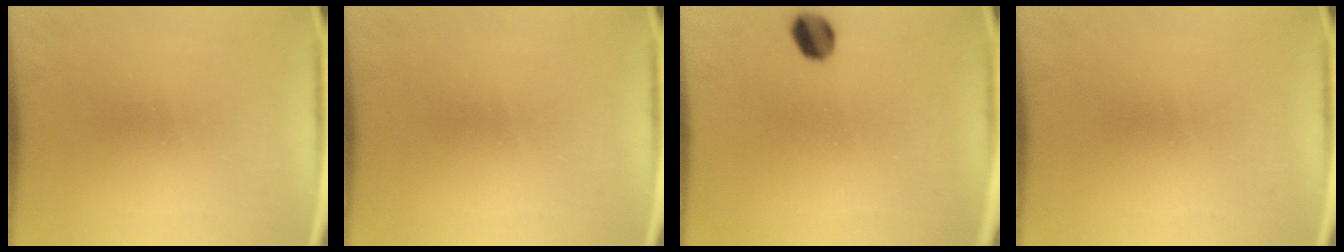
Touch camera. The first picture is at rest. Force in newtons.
{"total": 0.0}
{"total": 5.0}
{"total": 0.0}